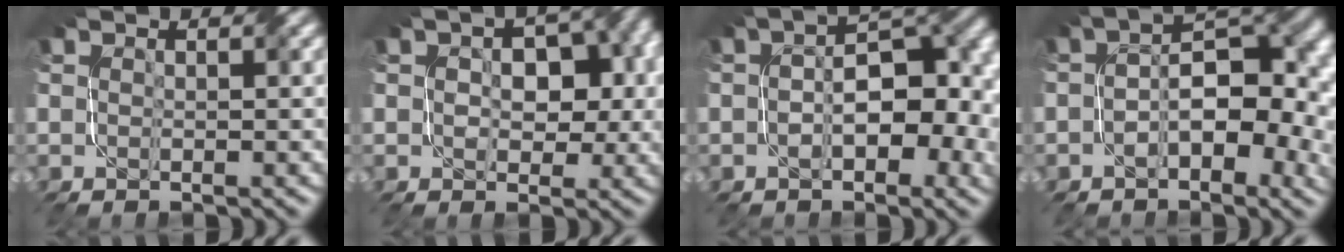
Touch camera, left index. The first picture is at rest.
{"total": 6.3, "force": [0.0, 4.1, 4.8], "torque": [-0.051, 0.011, 0.006]}
{"total": 7.0, "force": [-0.9, 3.6, 6.0], "torque": [-0.080, 0.015, -0.020]}
{"total": 7.8, "force": [-1.3, 3.9, 6.7], "torque": [-0.089, 0.012, -0.027]}